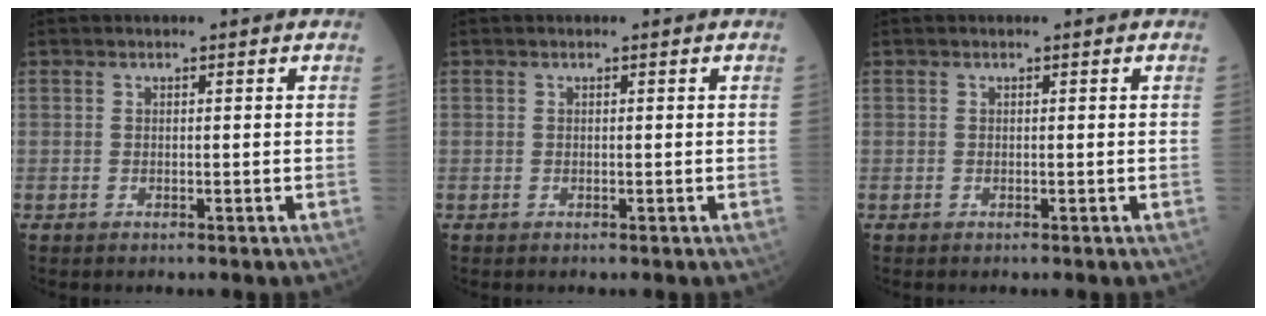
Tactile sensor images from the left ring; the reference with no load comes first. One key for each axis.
{"total": 0.0}
{"total": 0.0}